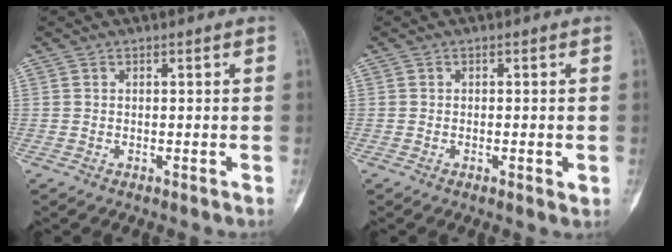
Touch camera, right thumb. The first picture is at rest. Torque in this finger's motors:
{"motor_torque": [-0.28, -0.02, -0.11, 0.13, -0.06]}